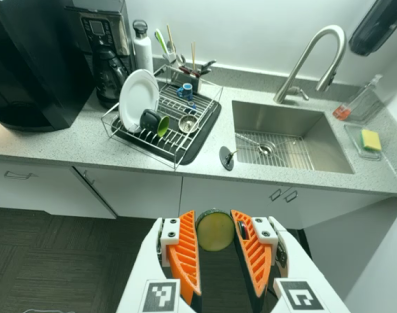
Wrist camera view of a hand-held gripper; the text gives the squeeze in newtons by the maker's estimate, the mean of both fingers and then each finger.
{"total": 8.3, "left": 8.6, "right": 8.1}